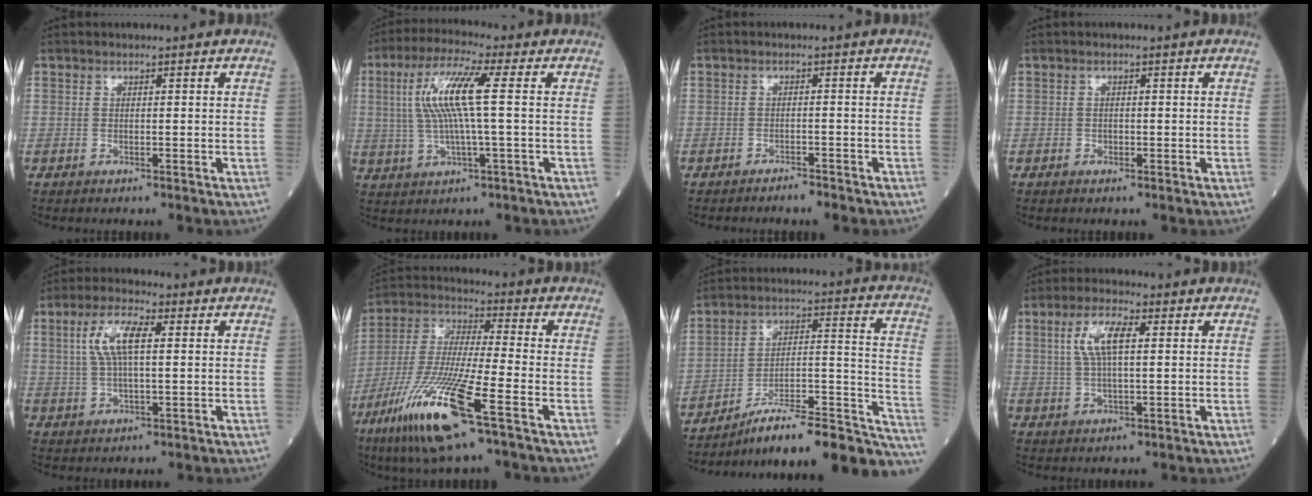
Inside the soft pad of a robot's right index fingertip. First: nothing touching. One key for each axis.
{"total": 9.7, "fx": 1.5, "fy": 0.2, "fz": 9.6, "tx": -0.206, "ty": 0.014, "tz": 0.030}
{"total": 2.2, "fx": -2.1, "fy": 0.2, "fz": 0.8, "tx": -0.015, "ty": -0.001, "tz": -0.027}
{"total": 0.6, "fx": -0.2, "fy": 0.5, "fz": 0.2, "tx": 0.001, "ty": 0.003, "tz": -0.003}
{"total": 7.1, "fx": 1.8, "fy": 1.9, "fz": 6.6, "tx": -0.144, "ty": 0.012, "tz": 0.038}
{"total": 16.3, "fx": -8.4, "fy": 0.7, "fz": 13.9, "tx": -0.302, "ty": -0.039, "tz": -0.163}
{"total": 23.2, "fx": -19.0, "fy": 4.0, "fz": 12.8, "tx": -0.103, "ty": 0.038, "tz": -0.279}
{"total": 6.5, "fx": 1.8, "fy": 1.8, "fz": 6.0, "tx": -0.130, "ty": 0.011, "tz": 0.039}